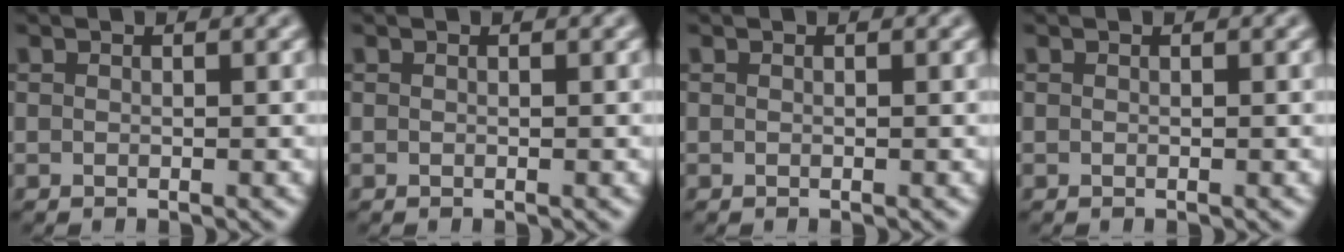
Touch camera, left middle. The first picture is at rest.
{"total": 0.0}
{"total": 0.0}
{"total": 0.0}